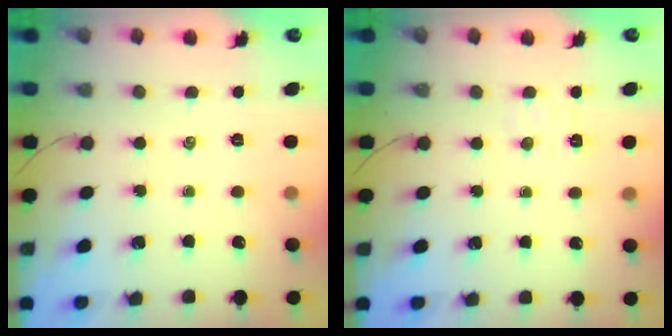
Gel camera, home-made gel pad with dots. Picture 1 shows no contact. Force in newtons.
{"total": 3.7, "press": 3.6, "slide": 0.9}